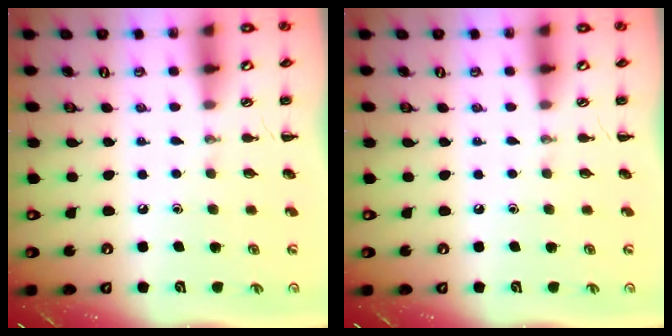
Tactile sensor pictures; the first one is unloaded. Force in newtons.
{"total": 0.0}